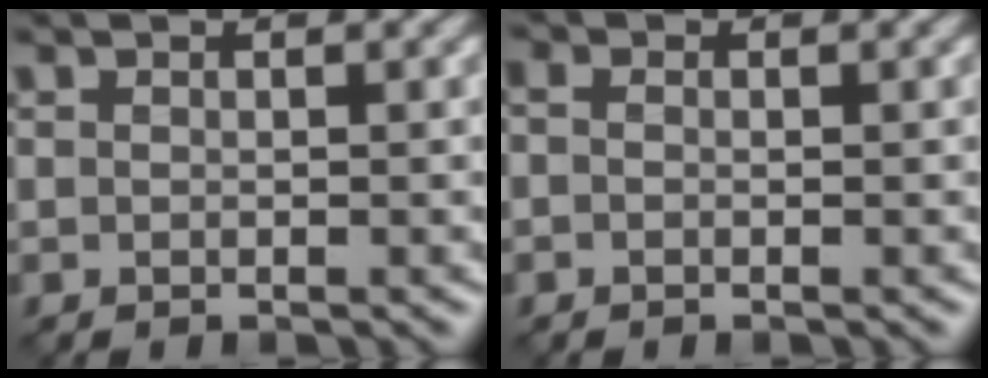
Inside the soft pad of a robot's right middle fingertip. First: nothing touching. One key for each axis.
{"total": 0.9, "fx": 0.0, "fy": 0.7, "fz": 0.5, "tx": -0.014, "ty": -0.001, "tz": -0.009}